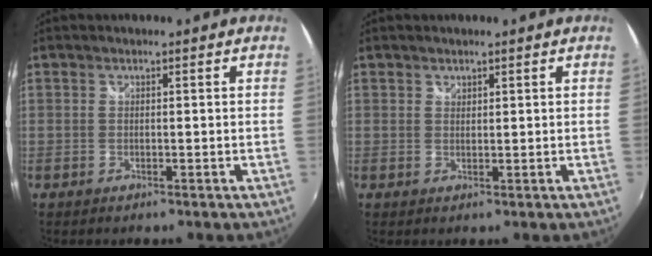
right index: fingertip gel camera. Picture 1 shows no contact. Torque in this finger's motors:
{"motor_torque": [-0.06, 0.16, -0.04, -0.01]}